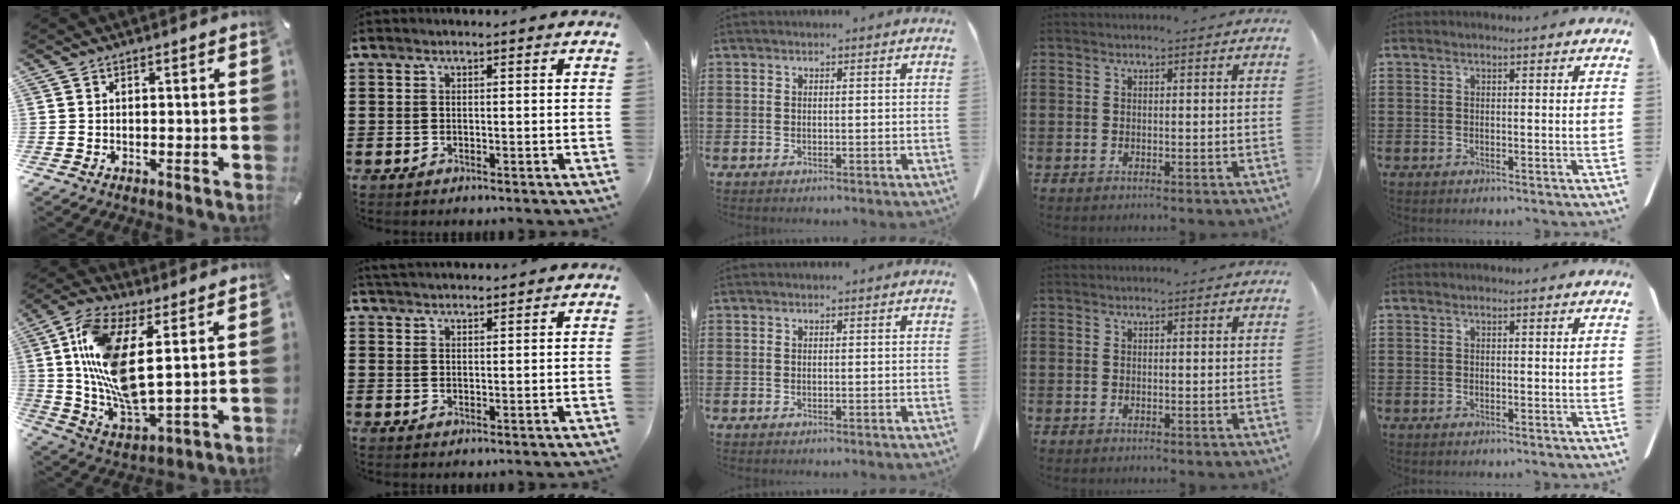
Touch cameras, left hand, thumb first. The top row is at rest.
{"thumb": {"total": 15.1, "force": [4.5, 6.5, 12.9], "torque": [-0.292, -0.022, 0.081]}, "index": {"total": 2.3, "force": [2.3, 0.0, 0.1], "torque": [-0.008, -0.001, 0.045]}}